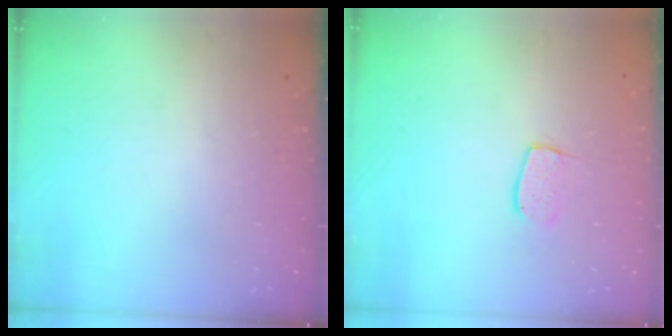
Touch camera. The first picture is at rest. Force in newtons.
{"total": 5.5, "press": 5.5, "slide": 0.4}